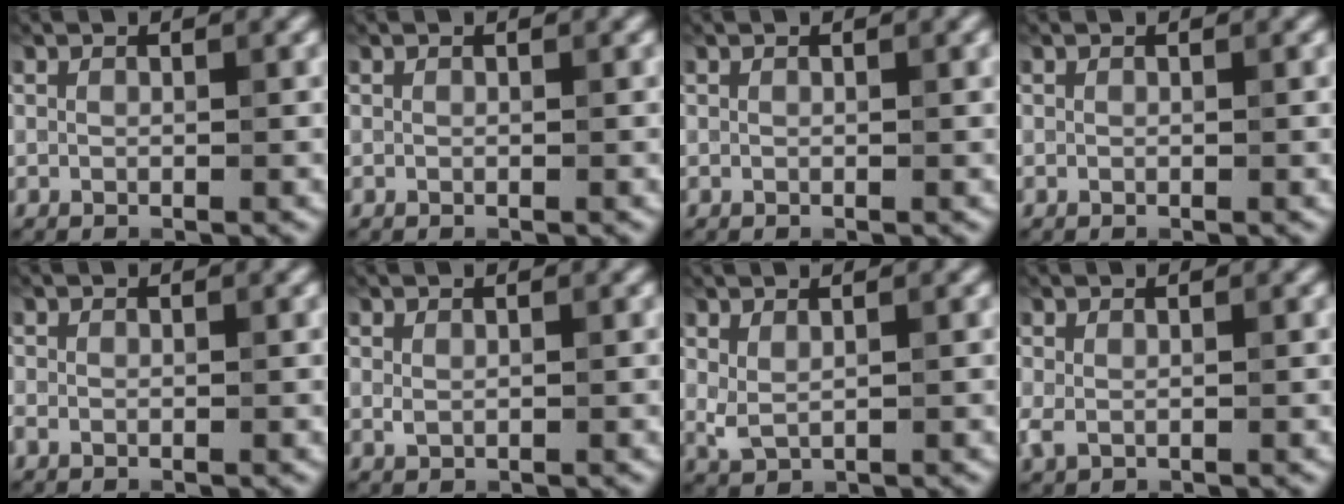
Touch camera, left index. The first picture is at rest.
{"total": 0.0}
{"total": 0.5, "force": [0.2, 0.1, 0.5], "torque": [-0.005, 0.002, 0.002]}
{"total": 0.0}
{"total": 0.6, "force": [-0.3, 0.4, 0.4], "torque": [-0.010, -0.002, -0.006]}
{"total": 0.7, "force": [0.2, 0.4, 0.5], "torque": [-0.013, -0.002, 0.008]}
{"total": 1.4, "force": [0.9, 0.6, 1.0], "torque": [-0.026, -0.005, 0.022]}
{"total": 1.1, "force": [0.0, 0.6, 0.9], "torque": [-0.020, -0.002, 0.002]}